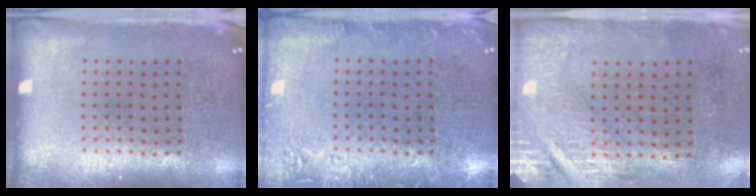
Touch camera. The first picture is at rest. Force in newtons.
{"total": 1.9, "press": 1.8, "slide": 0.3}
{"total": 2.9, "press": 2.5, "slide": 1.5}